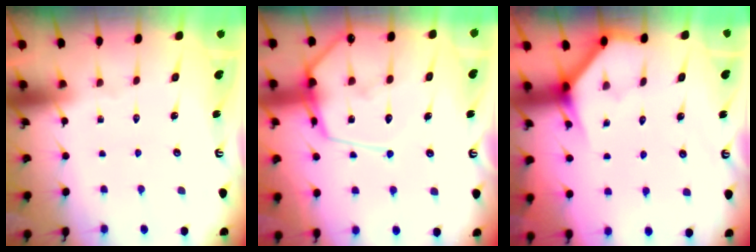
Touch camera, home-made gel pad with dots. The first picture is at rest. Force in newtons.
{"total": 14.0, "press": 13.9, "slide": 1.4}
{"total": 3.9, "press": 3.9, "slide": 0.4}